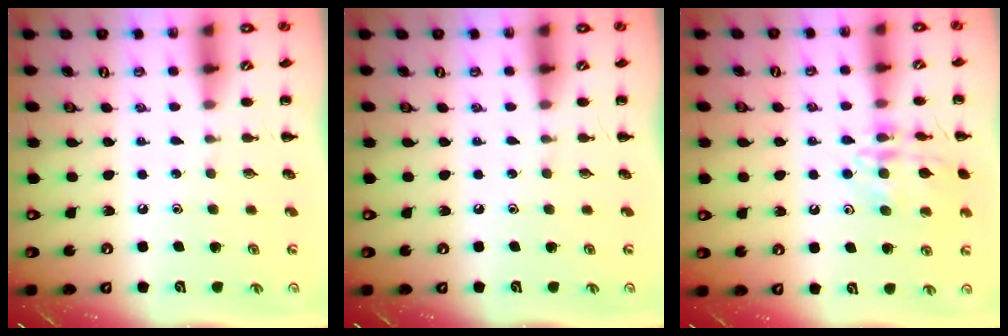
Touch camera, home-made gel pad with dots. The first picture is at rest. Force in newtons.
{"total": 0.0}
{"total": 14.5, "press": 14.4, "slide": 1.2}